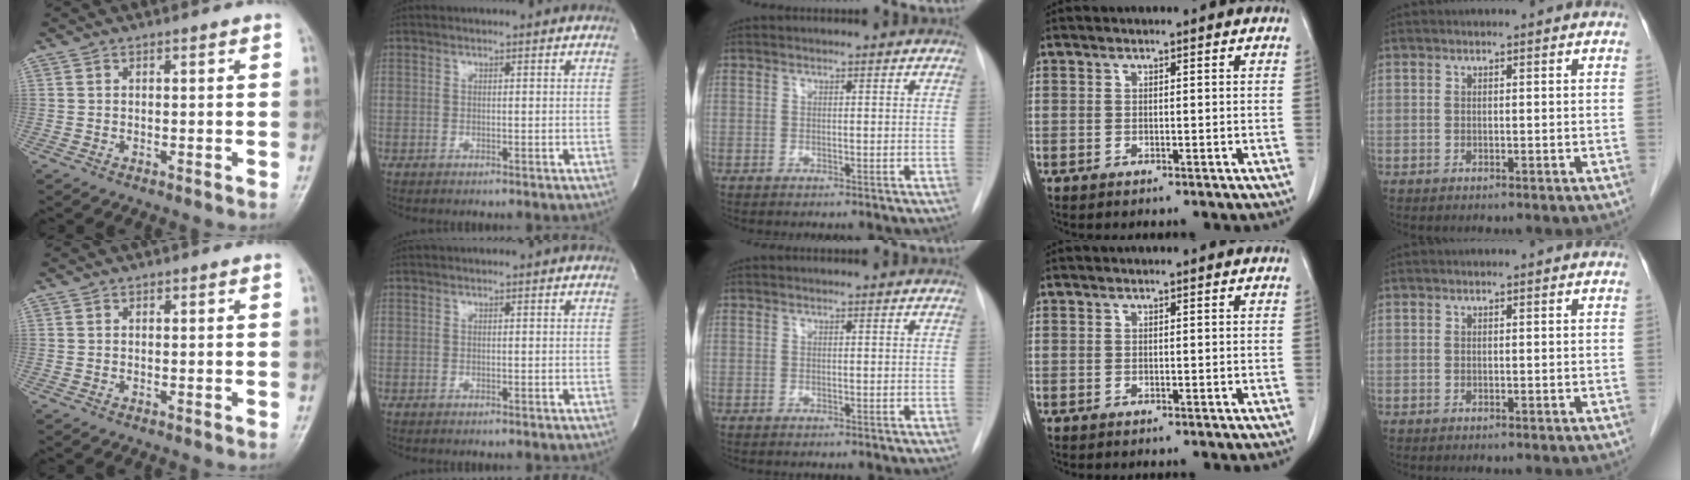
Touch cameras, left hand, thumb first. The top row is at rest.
{}